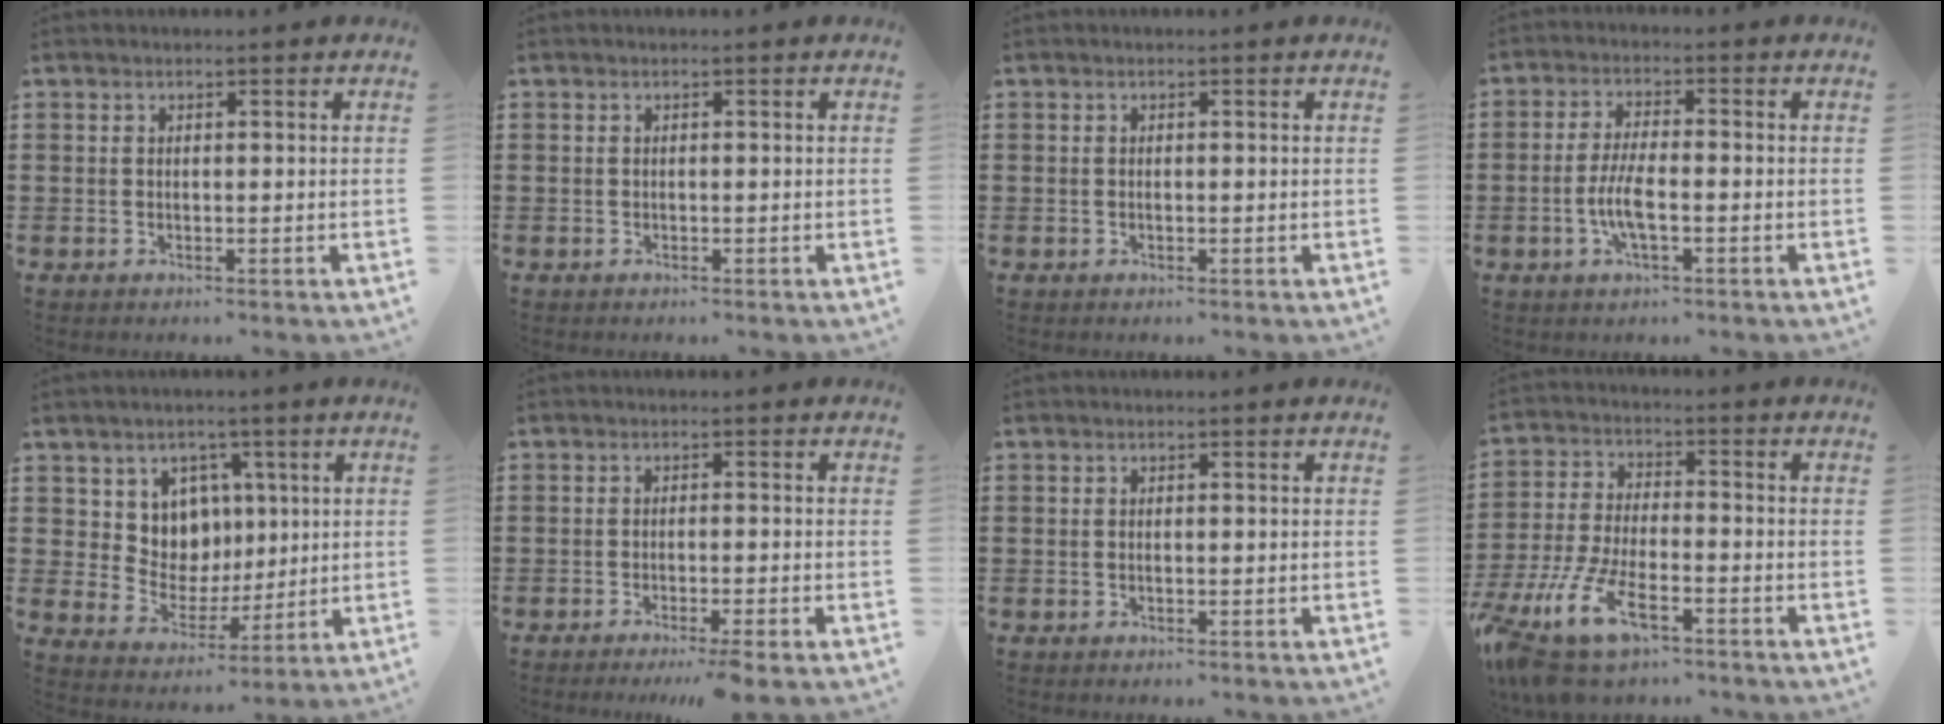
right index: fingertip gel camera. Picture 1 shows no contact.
{"total": 0.0}
{"total": 0.0}
{"total": 5.2, "force": [-1.5, 1.4, 4.8], "torque": [-0.117, -0.007, -0.038]}
{"total": 7.8, "force": [3.0, 6.9, 1.9], "torque": [-0.070, -0.005, 0.059]}
{"total": 2.2, "force": [-1.7, -0.3, 1.4], "torque": [-0.022, -0.002, -0.032]}
{"total": 0.0}
{"total": 10.7, "force": [-6.8, 3.6, 7.4], "torque": [-0.182, 0.000, -0.134]}